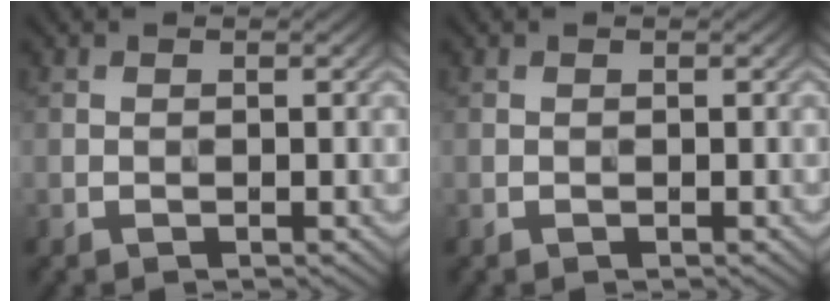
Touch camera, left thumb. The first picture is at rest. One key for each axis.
{"total": 0.0}